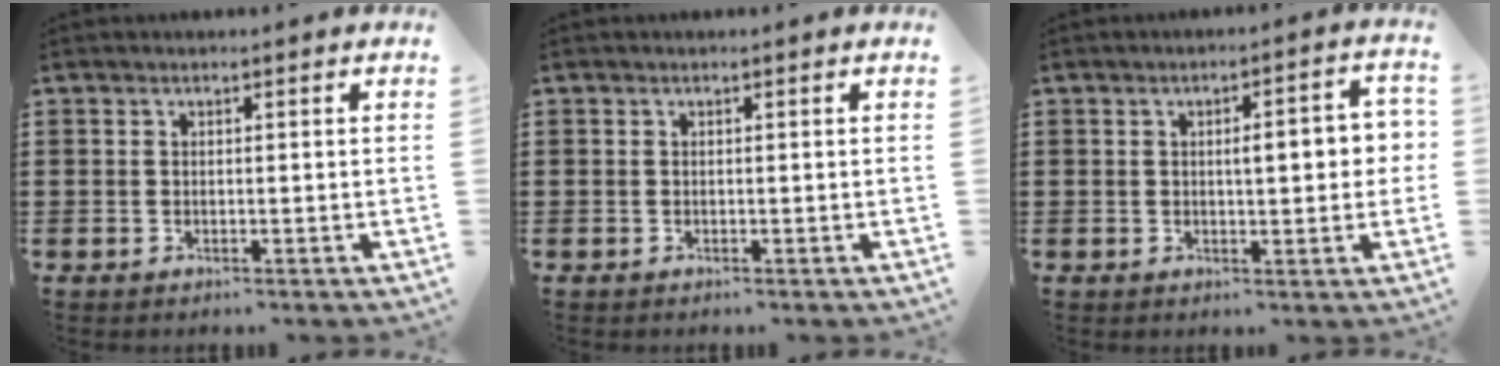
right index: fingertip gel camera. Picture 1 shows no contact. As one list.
[{"total": 0.0}, {"total": 4.9, "force": [0.4, 1.2, 4.7], "torque": [-0.069, -0.001, 0.001]}]